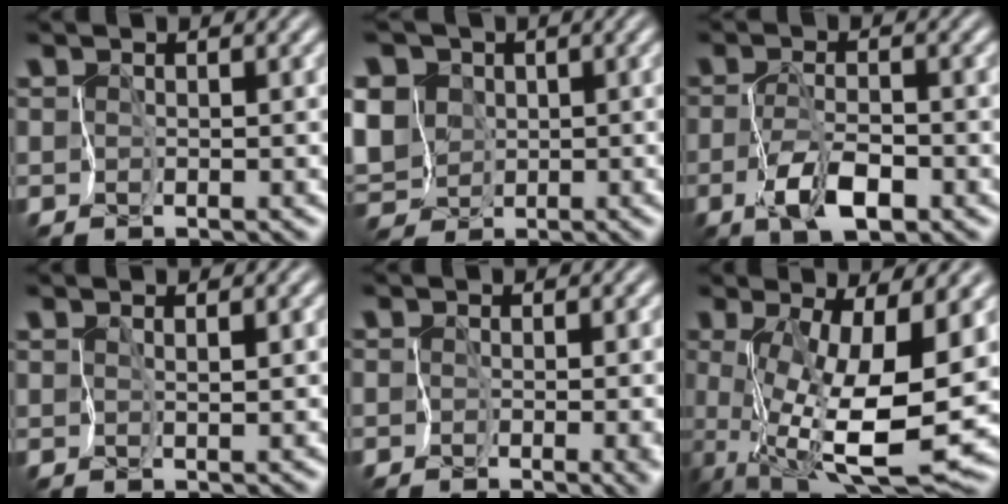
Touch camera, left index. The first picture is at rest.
{"total": 9.2, "force": [1.0, 7.7, 5.0], "torque": [-0.106, 0.022, -0.020]}
{"total": 3.4, "force": [-1.8, 0.9, 2.8], "torque": [-0.061, -0.001, -0.034]}
{"total": 0.8, "force": [0.6, -0.2, 0.5], "torque": [-0.010, -0.003, 0.017]}
{"total": 2.4, "force": [-0.6, 1.0, 2.0], "torque": [-0.020, -0.011, -0.008]}
{"total": 10.0, "force": [-0.3, 2.7, 9.7], "torque": [-0.182, -0.027, 0.006]}